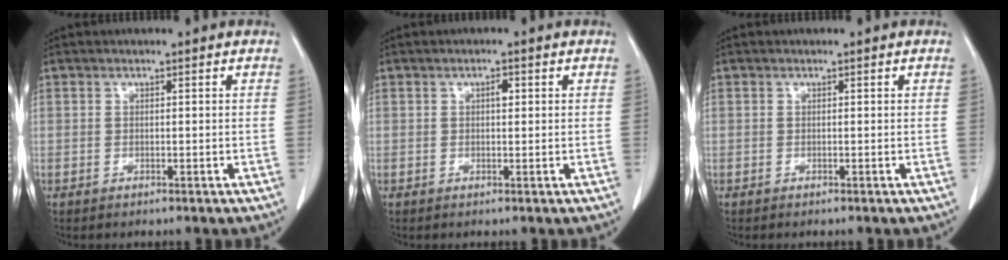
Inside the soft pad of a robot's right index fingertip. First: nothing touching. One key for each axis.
{"total": 1.3, "fx": 0.3, "fy": 0.6, "fz": 1.1, "tx": -0.017, "ty": 0.002, "tz": 0.004}
{"total": 0.0}